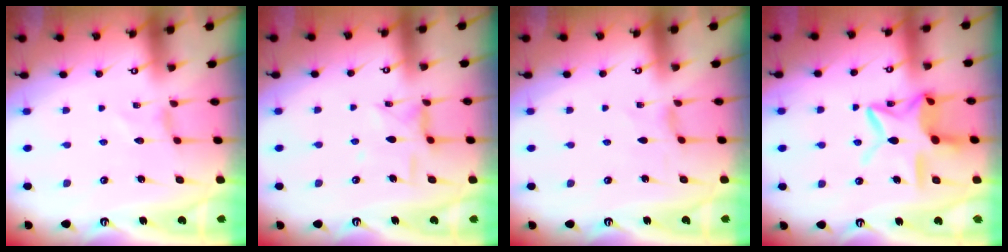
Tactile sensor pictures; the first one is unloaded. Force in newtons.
{"total": 6.0, "press": 6.0, "slide": 0.5}
{"total": 1.1, "press": 1.1, "slide": 0.2}
{"total": 15.7, "press": 15.6, "slide": 1.2}